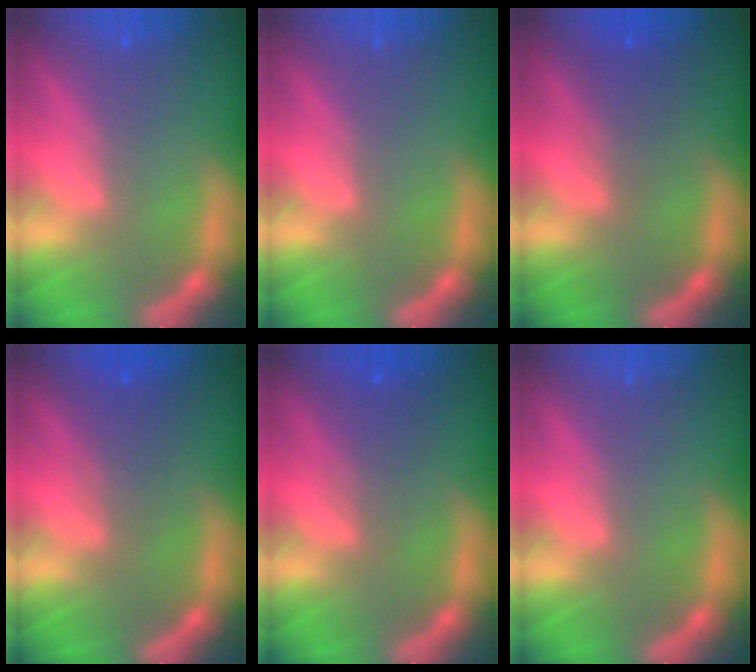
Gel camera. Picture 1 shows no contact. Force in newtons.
{"total": 0.0}
{"total": 2.0}
{"total": 2.5}
{"total": 2.5}
{"total": 0.0}